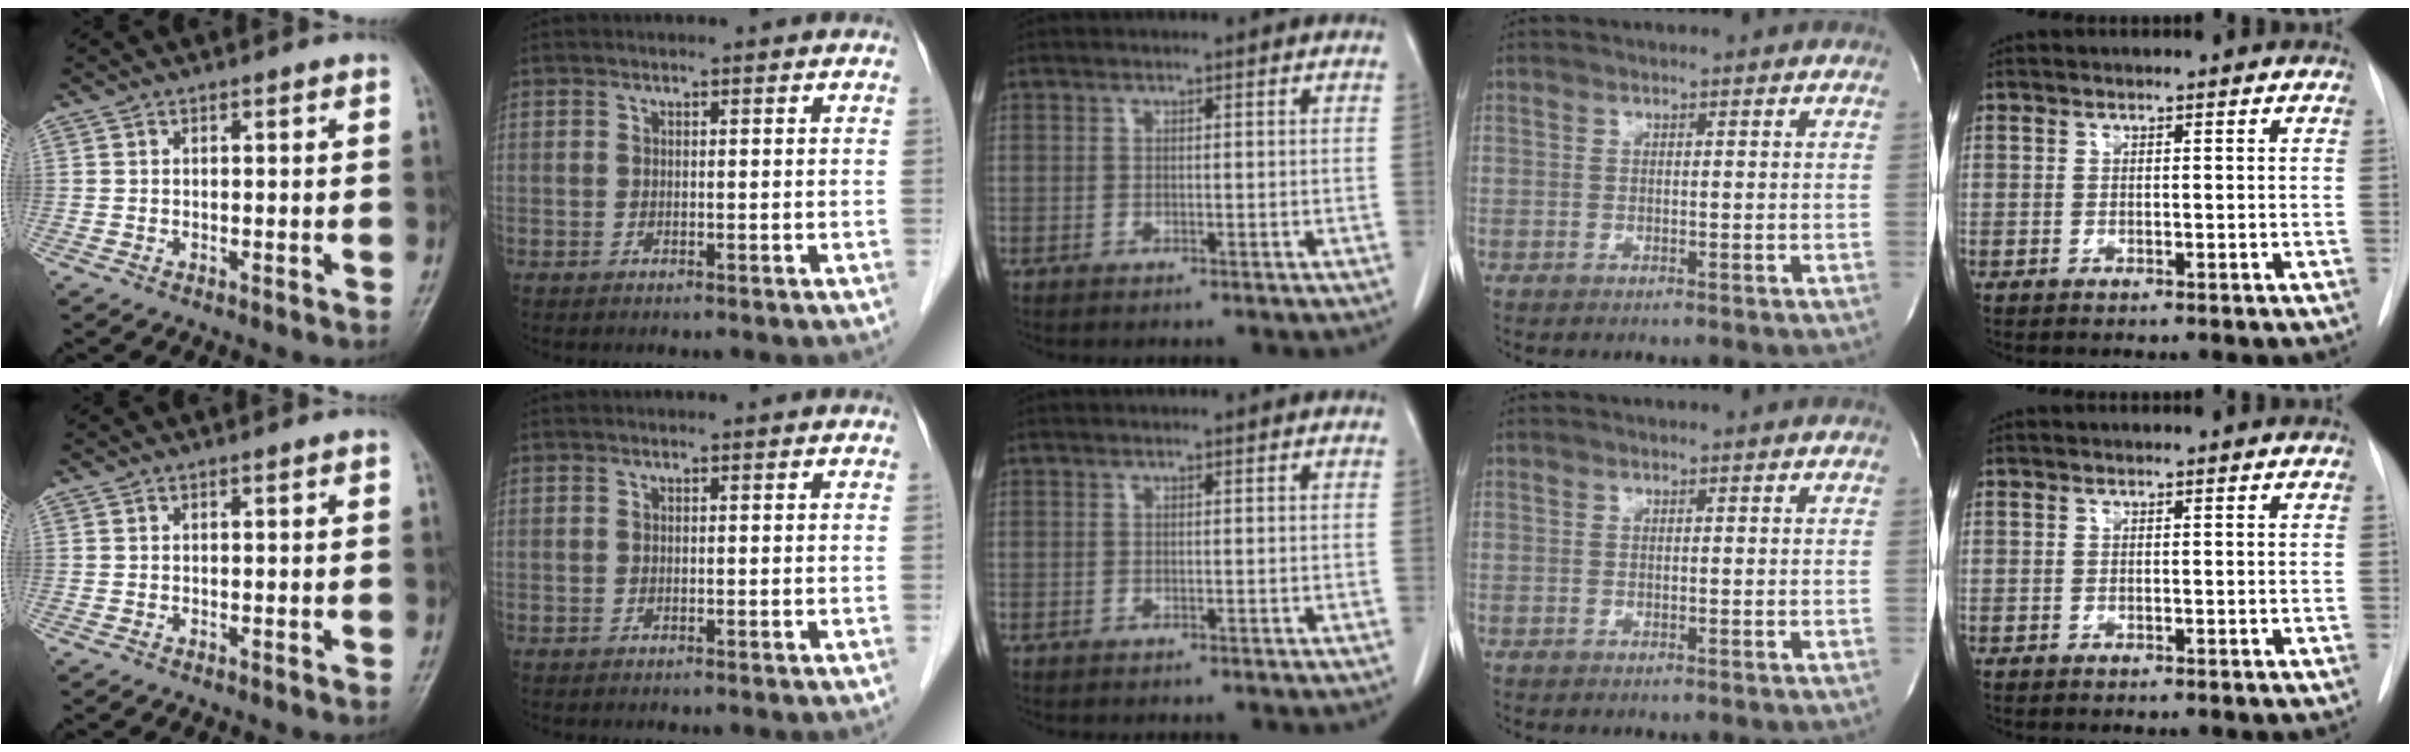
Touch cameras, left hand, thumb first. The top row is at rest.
{}